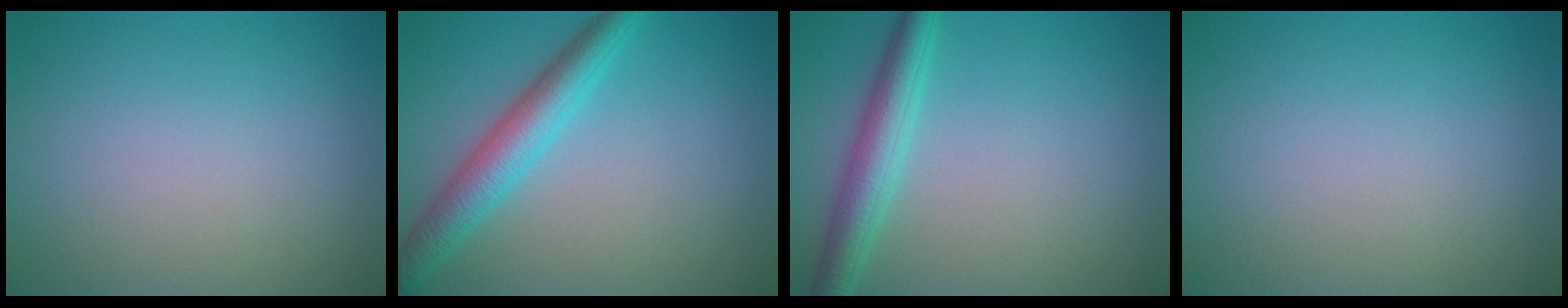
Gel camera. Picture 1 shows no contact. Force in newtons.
{"total": 4.4, "press": 4.4, "slide": 0.1}
{"total": 3.9, "press": 3.9, "slide": 0.2}
{"total": 0.0}